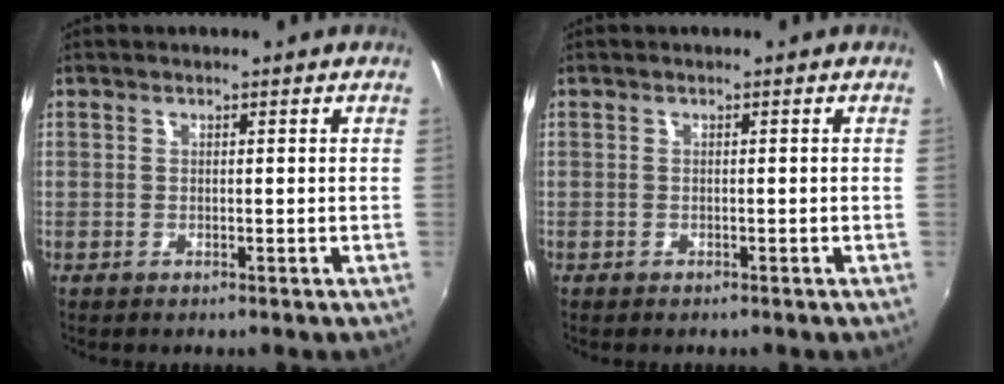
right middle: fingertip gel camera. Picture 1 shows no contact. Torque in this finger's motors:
{"motor_torque": [0.92, -1.16, 0.06, 0.02]}